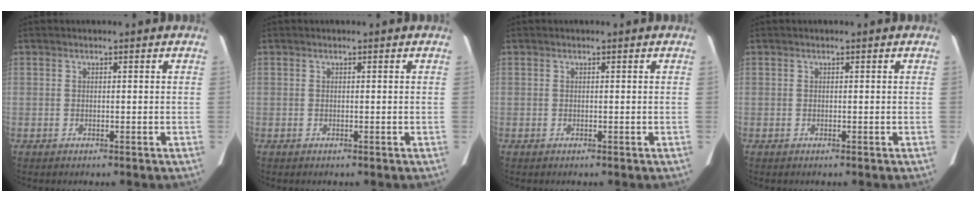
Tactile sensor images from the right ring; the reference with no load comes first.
{"total": 0.0}
{"total": 0.0}
{"total": 0.0}